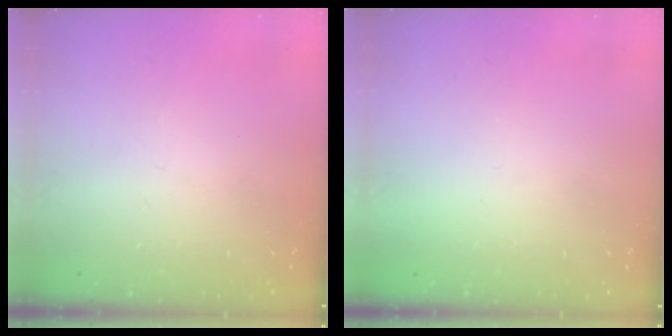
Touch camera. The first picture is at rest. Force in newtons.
{"total": 1.6, "press": 1.6, "slide": 0.1}